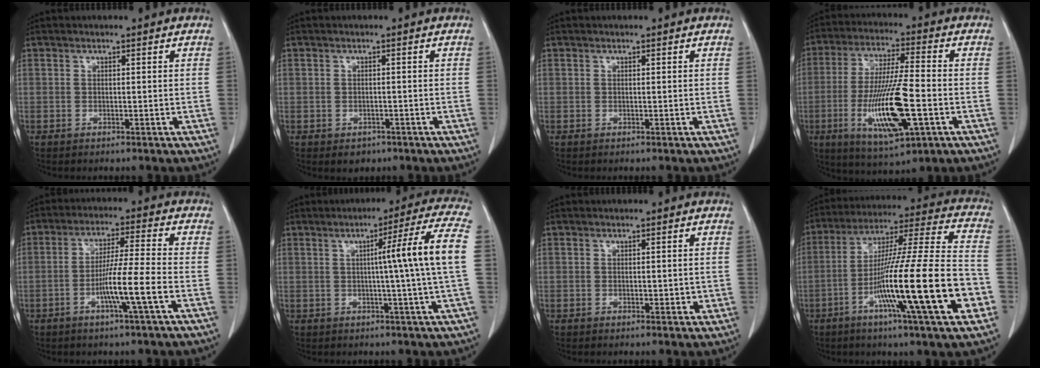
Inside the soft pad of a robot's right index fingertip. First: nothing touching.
{"total": 2.0, "force": [-1.1, 1.6, 0.5], "torque": [-0.004, 0.004, -0.008]}
{"total": 0.0}
{"total": 15.2, "force": [-4.2, 2.3, 14.4], "torque": [-0.282, -0.019, -0.069]}
{"total": 8.5, "force": [-3.0, -1.0, 7.9], "torque": [-0.143, -0.002, -0.058]}
{"total": 11.1, "force": [0.7, -2.4, 10.8], "torque": [-0.144, 0.004, 0.008]}
{"total": 1.5, "force": [-0.2, 0.9, 1.2], "torque": [-0.011, 0.000, 0.000]}
{"total": 24.0, "force": [-8.0, 0.3, 22.6], "torque": [-0.350, -0.021, -0.140]}